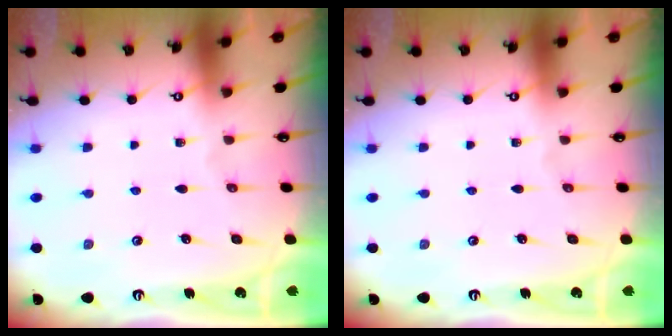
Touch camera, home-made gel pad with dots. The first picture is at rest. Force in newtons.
{"total": 0.0}